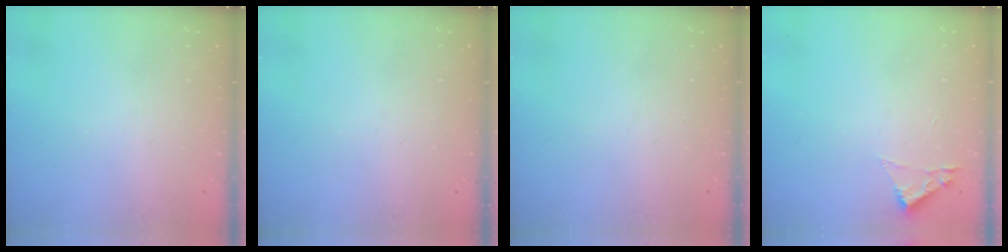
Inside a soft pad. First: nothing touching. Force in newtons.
{"total": 0.0}
{"total": 0.0}
{"total": 1.8, "press": 1.8, "slide": 0.2}